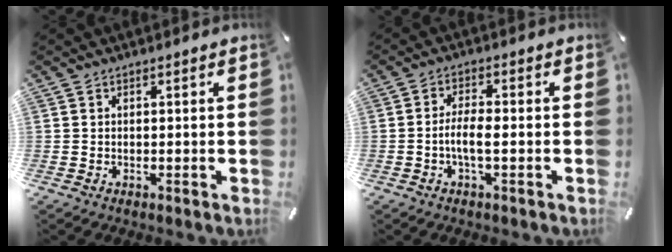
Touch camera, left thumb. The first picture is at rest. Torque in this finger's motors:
{"motor_torque": [-0.30, 0.59, 0.56, 0.19, 0.05]}